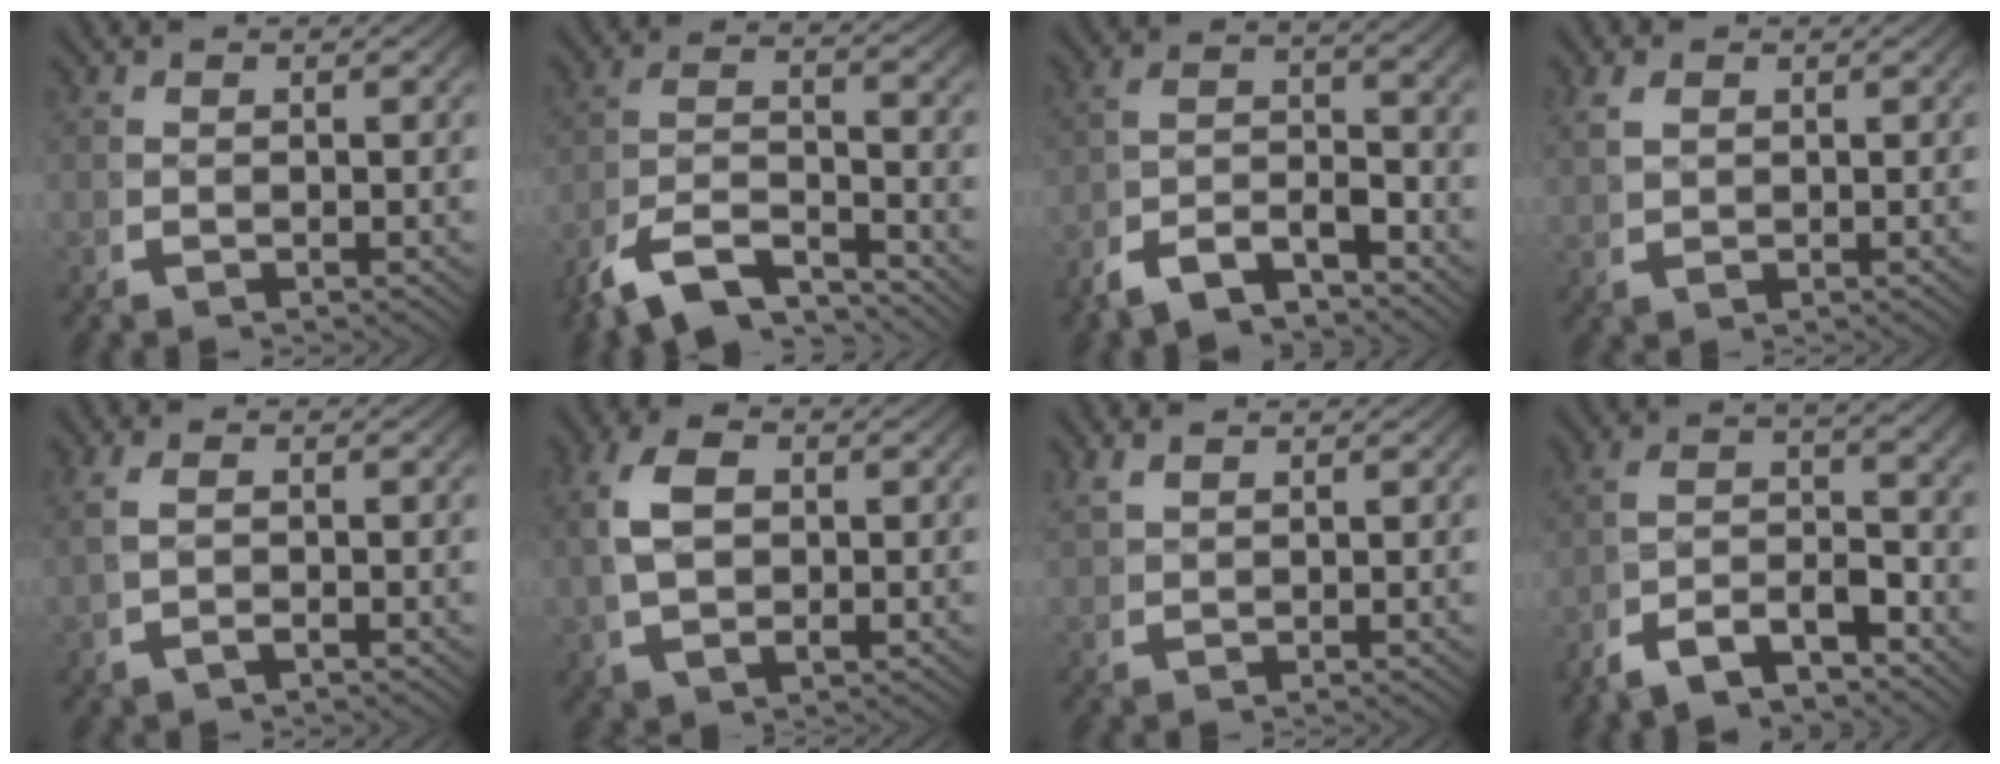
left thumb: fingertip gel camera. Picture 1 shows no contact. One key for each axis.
{"total": 9.4, "fx": -5.2, "fy": 5.4, "fz": 5.7, "tx": -0.124, "ty": -0.041, "tz": -0.077}
{"total": 6.3, "fx": -3.0, "fy": 3.4, "fz": 4.4, "tx": -0.079, "ty": -0.016, "tz": -0.050}
{"total": 2.1, "fx": 1.2, "fy": 1.3, "fz": 1.2, "tx": -0.024, "ty": -0.001, "tz": 0.030}
{"total": 2.0, "fx": 0.2, "fy": 0.9, "fz": 1.7, "tx": -0.046, "ty": 0.001, "tz": 0.006}
{"total": 5.8, "fx": 1.2, "fy": 3.7, "fz": 4.4, "tx": -0.099, "ty": -0.001, "tz": 0.027}
{"total": 1.7, "fx": 1.6, "fy": 0.2, "fz": 0.4, "tx": -0.011, "ty": 0.006, "tz": 0.040}
{"total": 7.6, "fx": -2.3, "fy": 4.5, "fz": 5.7, "tx": -0.110, "ty": -0.015, "tz": -0.041}